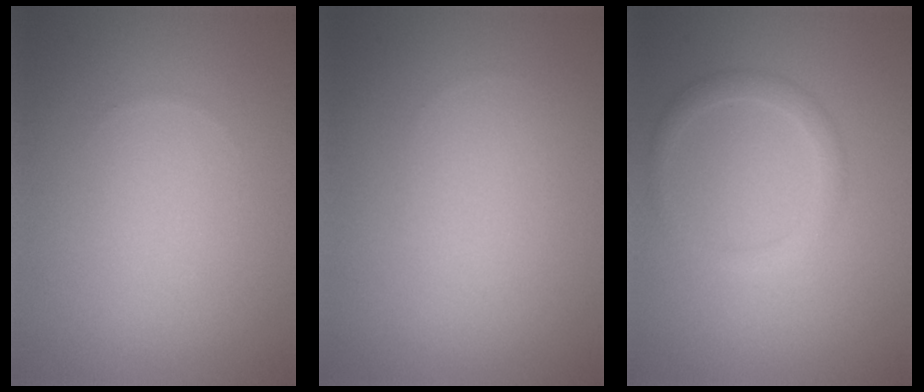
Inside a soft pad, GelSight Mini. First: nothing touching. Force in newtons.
{"total": 0.0}
{"total": 1.7, "press": 1.7, "slide": 0.1}